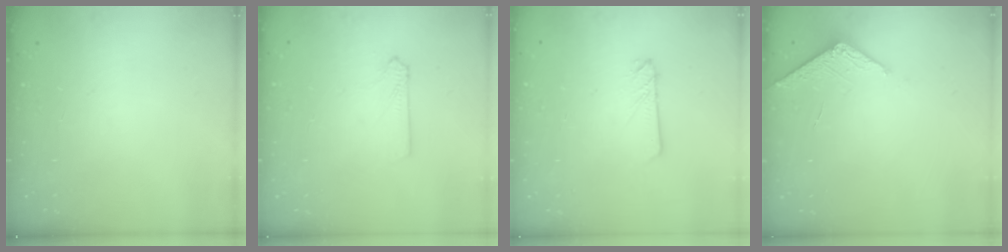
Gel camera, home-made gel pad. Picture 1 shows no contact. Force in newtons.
{"total": 2.4, "press": 2.4, "slide": 0.3}
{"total": 2.1, "press": 2.1, "slide": 0.1}
{"total": 3.3, "press": 3.3, "slide": 0.5}